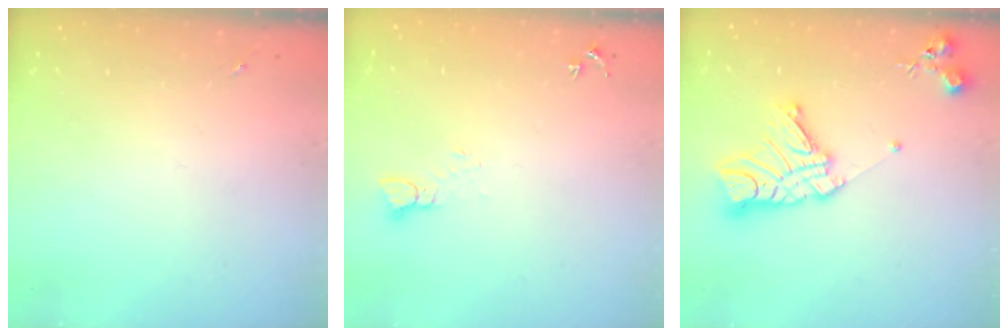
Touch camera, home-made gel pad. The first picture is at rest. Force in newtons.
{"total": 3.7, "press": 3.7, "slide": 0.1}
{"total": 16.1, "press": 16.0, "slide": 1.6}